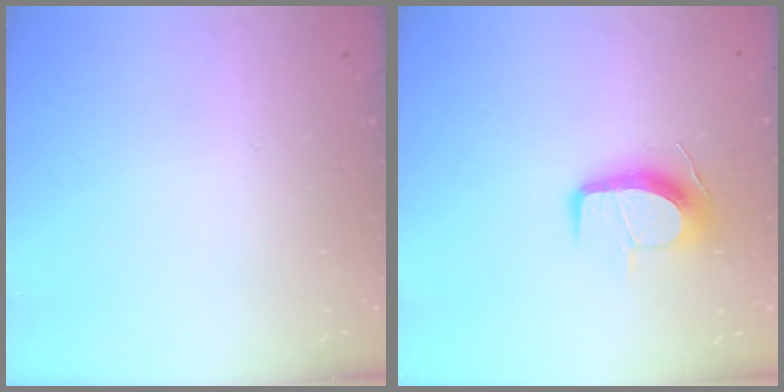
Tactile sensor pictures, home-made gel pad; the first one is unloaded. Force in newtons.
{"total": 10.9, "press": 10.9, "slide": 0.2}